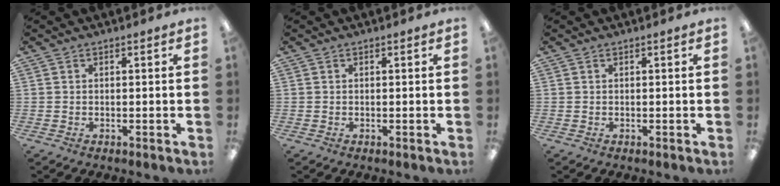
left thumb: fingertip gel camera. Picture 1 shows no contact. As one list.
[{"total": 0.0}, {"total": 0.0}]